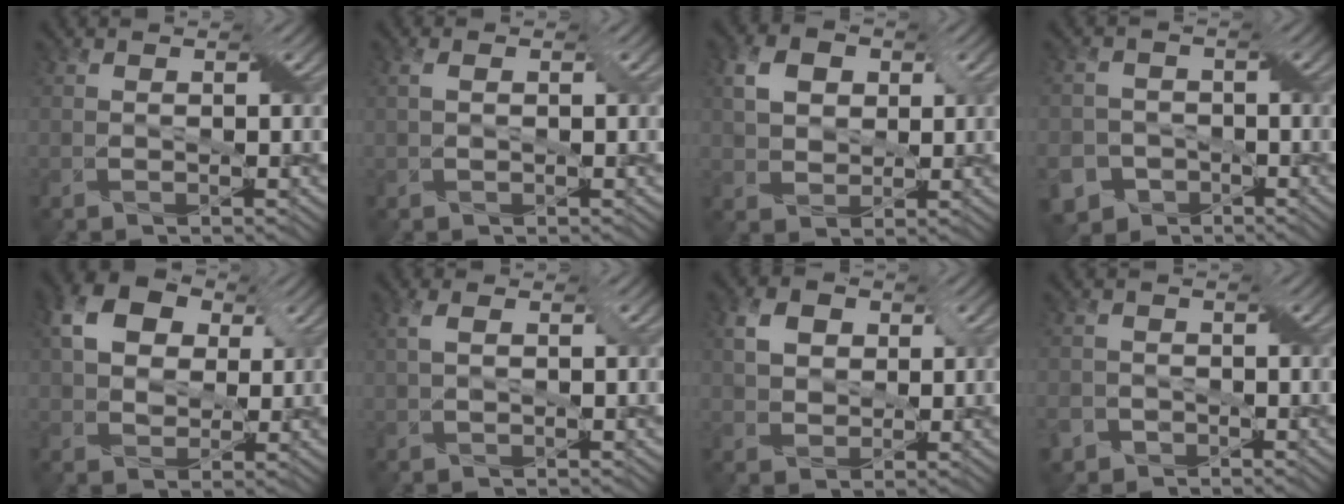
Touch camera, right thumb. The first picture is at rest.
{"total": 1.8, "force": [0.4, 0.9, 1.5], "torque": [-0.032, 0.004, 0.010]}
{"total": 5.5, "force": [1.9, 4.0, 3.2], "torque": [-0.081, 0.006, 0.029]}
{"total": 8.3, "force": [-4.6, 6.7, 1.7], "torque": [-0.040, -0.026, -0.093]}
{"total": 8.2, "force": [3.1, 5.8, 5.0], "torque": [-0.119, 0.014, 0.047]}
{"total": 2.4, "force": [0.7, 0.9, 2.1], "torque": [-0.053, 0.008, 0.012]}
{"total": 4.7, "force": [1.6, 3.5, 2.6], "torque": [-0.064, 0.006, 0.025]}
{"total": 3.8, "force": [-2.5, 2.8, 0.8], "torque": [-0.014, -0.002, -0.050]}